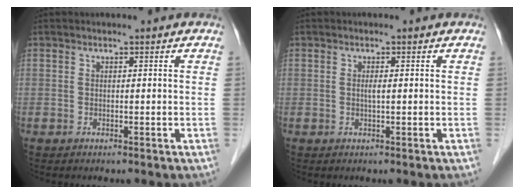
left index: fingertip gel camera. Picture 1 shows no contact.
{"total": 0.9, "force": [0.1, 0.0, 0.9], "torque": [-0.021, -0.001, 0.000]}